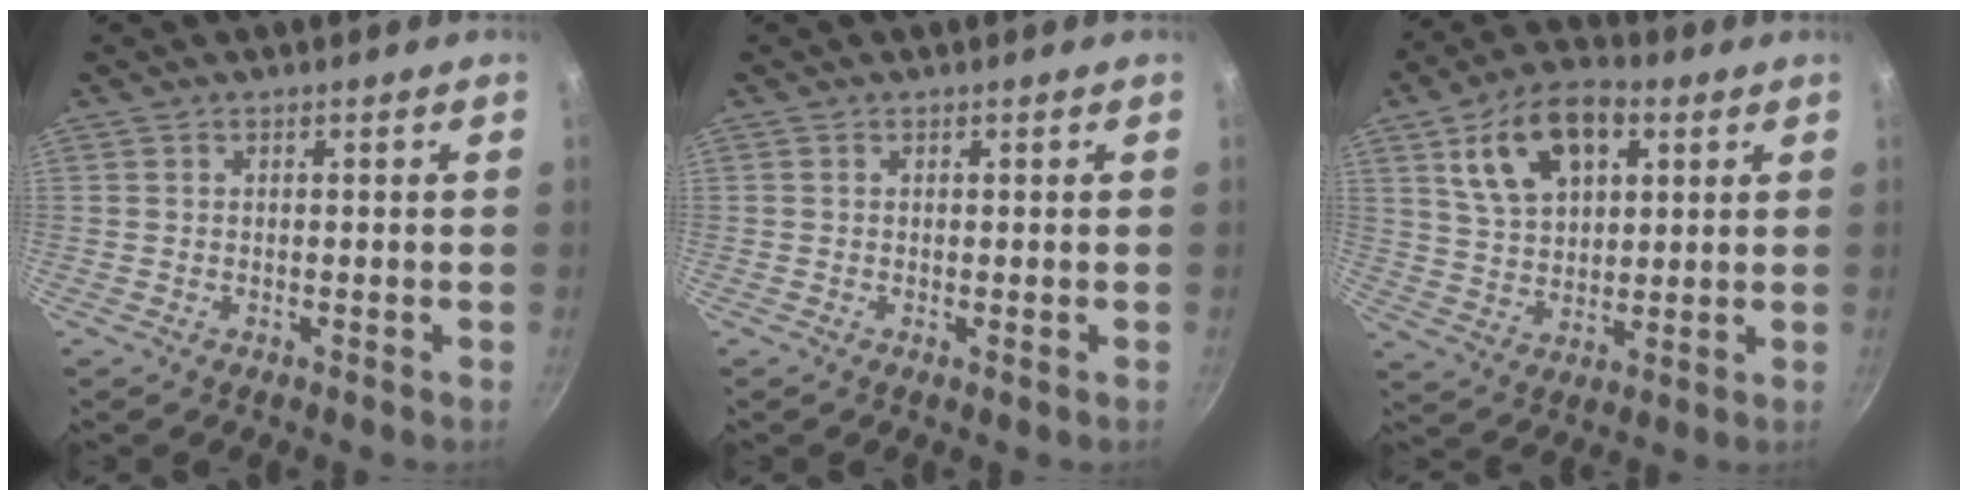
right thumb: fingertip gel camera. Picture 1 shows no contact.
{"total": 0.0}
{"total": 15.4, "force": [6.0, 9.3, 10.7], "torque": [-0.158, -0.004, 0.104]}